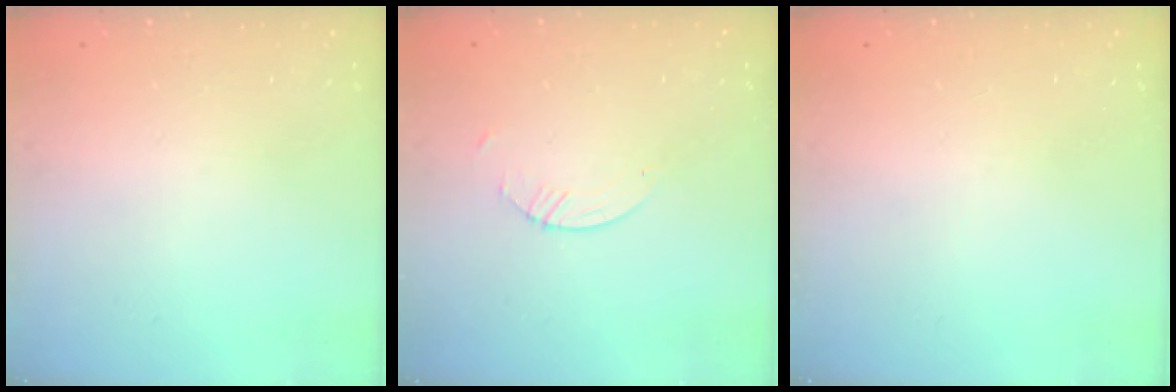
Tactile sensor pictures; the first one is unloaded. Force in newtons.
{"total": 0.8, "press": 0.8, "slide": 0.2}
{"total": 0.0}